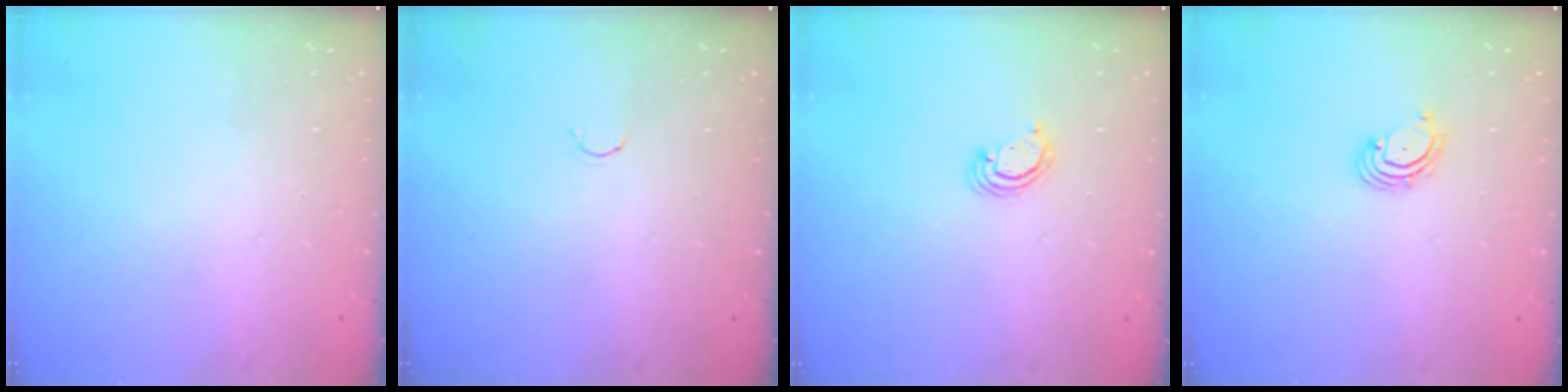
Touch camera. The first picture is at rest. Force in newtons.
{"total": 1.8, "press": 1.7, "slide": 0.4}
{"total": 2.5, "press": 2.5, "slide": 0.2}
{"total": 2.0, "press": 1.9, "slide": 0.6}